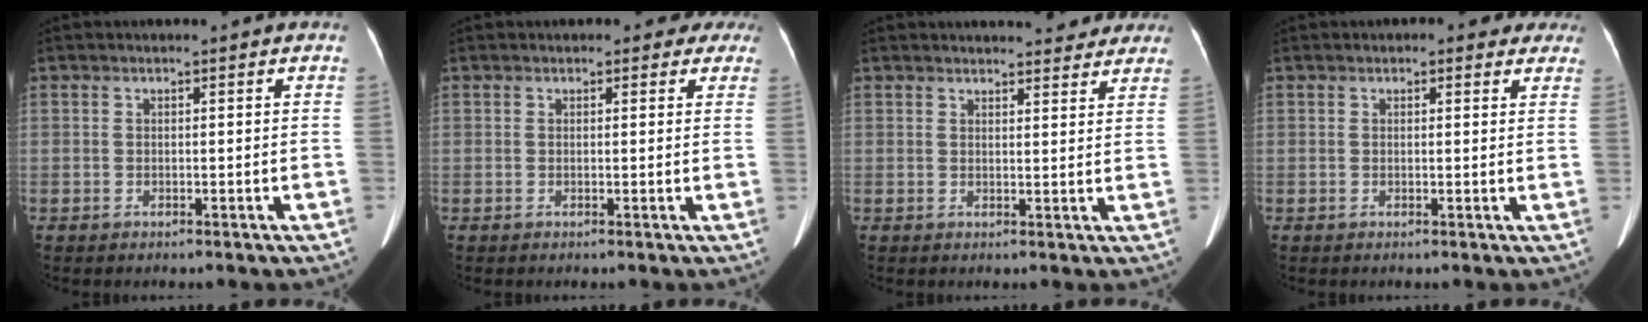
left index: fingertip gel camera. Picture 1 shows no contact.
{"total": 3.8, "force": [3.1, 2.1, 0.8], "torque": [0.015, -0.003, 0.016]}
{"total": 11.2, "force": [10.3, 2.9, 3.4], "torque": [-0.019, 0.007, 0.109]}
{"total": 4.0, "force": [3.1, 1.9, 1.8], "torque": [-0.006, 0.008, 0.026]}